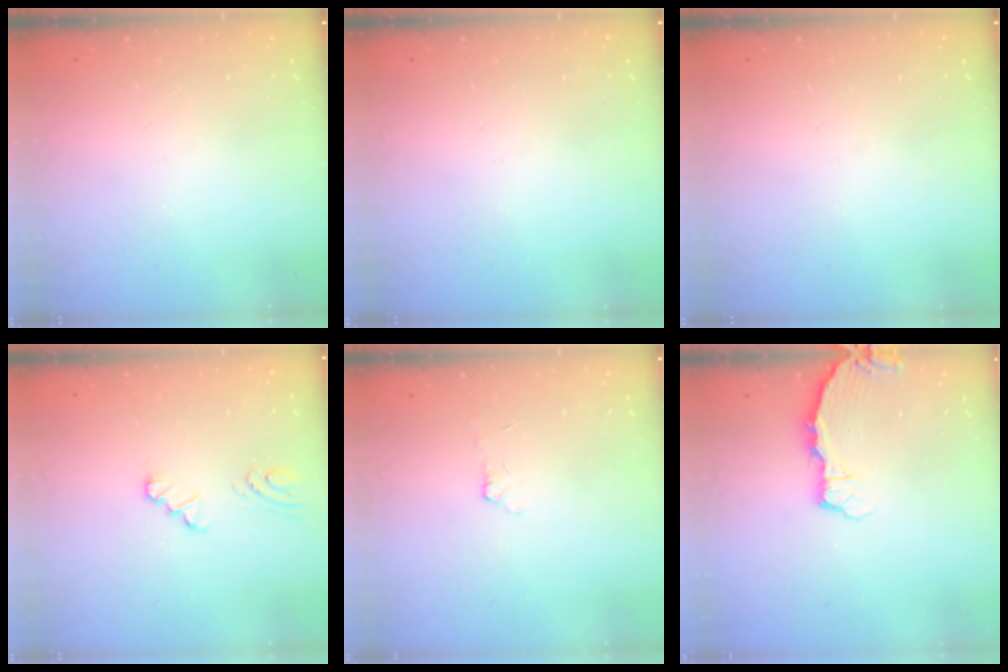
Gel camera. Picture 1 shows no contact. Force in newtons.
{"total": 0.0}
{"total": 0.0}
{"total": 1.4, "press": 1.4, "slide": 0.2}
{"total": 3.0, "press": 3.0, "slide": 0.2}
{"total": 2.6, "press": 2.5, "slide": 0.3}